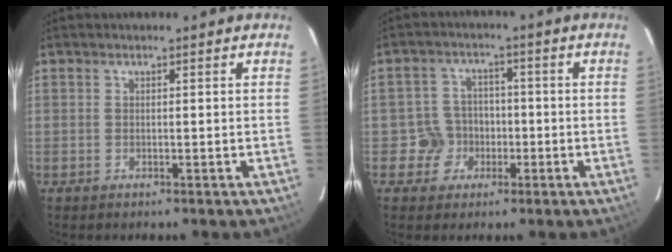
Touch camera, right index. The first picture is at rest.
{"total": 5.6, "force": [-1.9, 5.3, 0.5], "torque": [-0.010, 0.015, -0.030]}